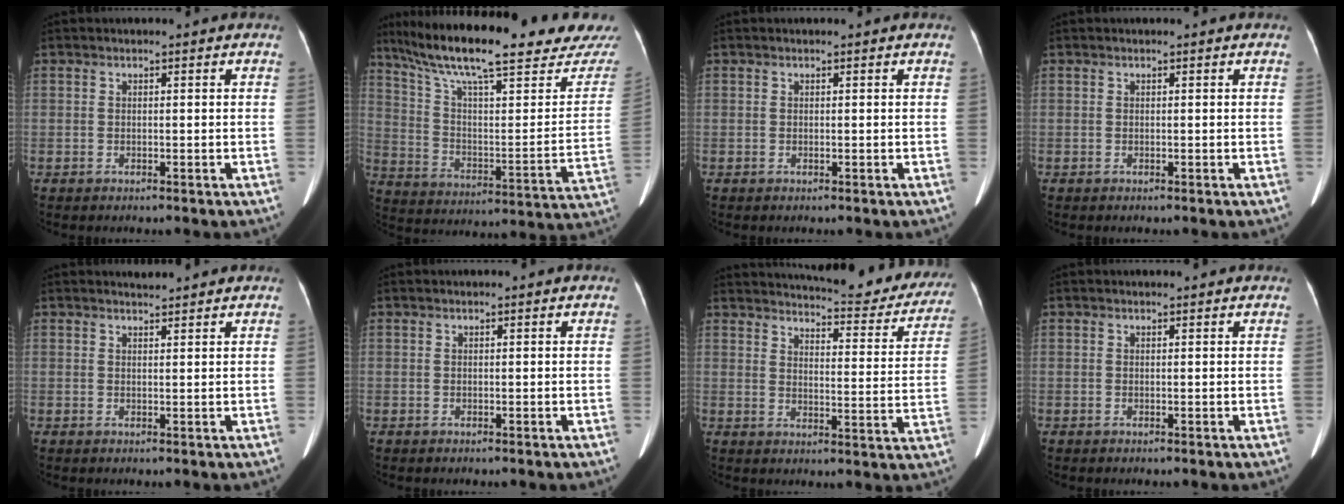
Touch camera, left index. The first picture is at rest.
{"total": 28.3, "force": [23.8, 2.7, 15.1], "torque": [-0.250, -0.043, 0.338]}
{"total": 0.0}
{"total": 0.0}
{"total": 1.6, "force": [1.6, -0.1, 0.1], "torque": [-0.007, 0.007, 0.031]}
{"total": 0.0}
{"total": 22.7, "force": [20.9, 4.3, 7.8], "torque": [-0.096, -0.062, 0.241]}
{"total": 0.7, "force": [0.7, 0.0, 0.2], "torque": [-0.008, 0.002, 0.012]}